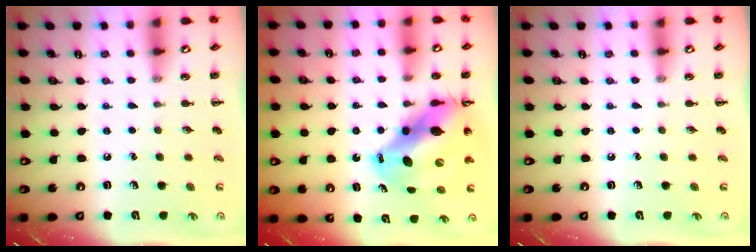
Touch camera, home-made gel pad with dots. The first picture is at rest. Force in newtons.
{"total": 14.9, "press": 14.2, "slide": 4.6}
{"total": 0.0}